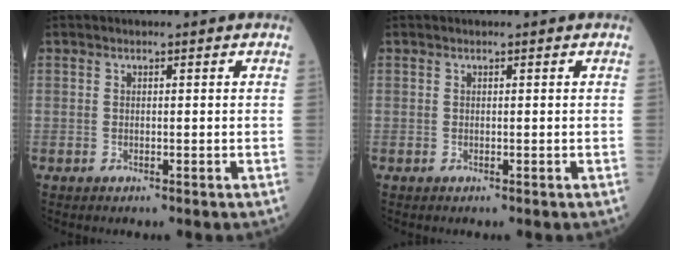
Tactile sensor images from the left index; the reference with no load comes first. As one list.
[{"total": 0.0}]